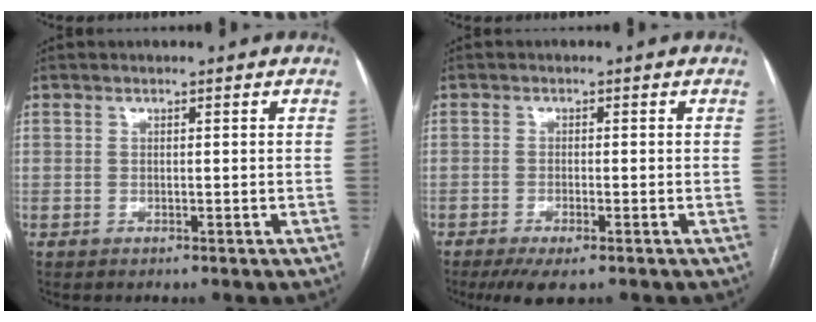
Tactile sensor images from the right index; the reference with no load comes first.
{"total": 4.7, "force": [-3.0, 1.0, 3.4], "torque": [-0.057, -0.011, -0.048]}